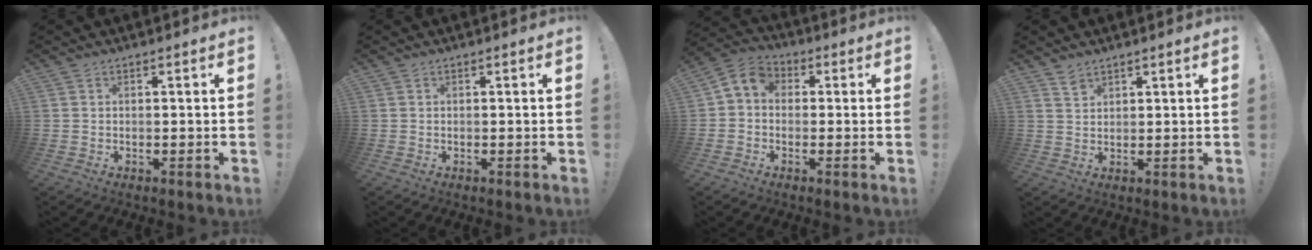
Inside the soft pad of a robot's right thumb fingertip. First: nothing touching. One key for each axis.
{"total": 0.0}
{"total": 5.7, "fx": -0.1, "fy": 4.7, "fz": 3.3, "tx": -0.064, "ty": 0.012, "tz": 0.001}
{"total": 2.8, "fx": 2.3, "fy": 1.4, "fz": 0.9, "tx": 0.001, "ty": -0.020, "tz": 0.041}